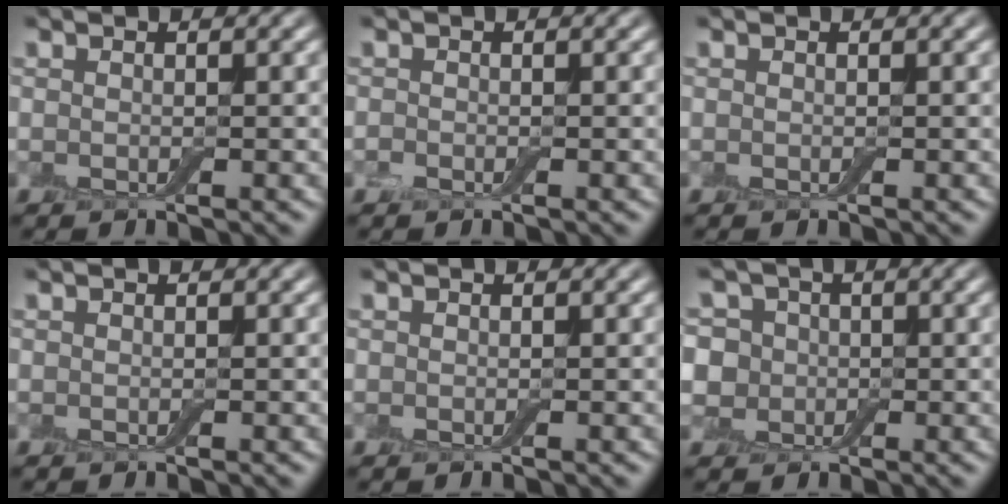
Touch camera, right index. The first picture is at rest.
{"total": 0.6, "force": [-0.4, 0.3, 0.3], "torque": [-0.005, -0.002, -0.008]}
{"total": 0.0}
{"total": 0.0}
{"total": 0.0}
{"total": 6.4, "force": [1.4, 5.6, 2.8], "torque": [-0.040, 0.031, -0.010]}